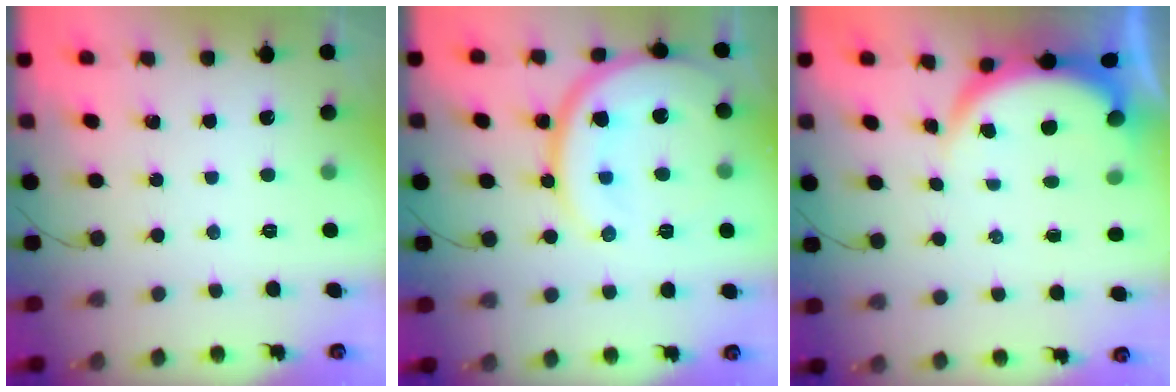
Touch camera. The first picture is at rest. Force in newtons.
{"total": 18.4, "press": 18.3, "slide": 1.9}
{"total": 4.9, "press": 4.7, "slide": 1.1}